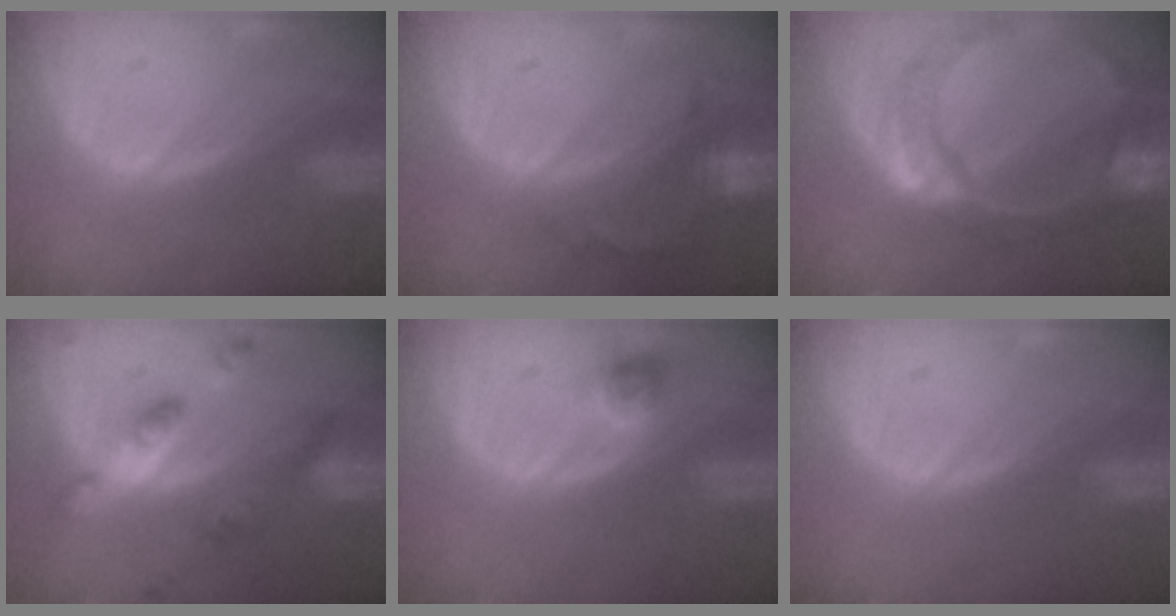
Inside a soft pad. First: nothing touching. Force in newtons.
{"total": 6.5, "press": 6.0, "slide": 2.4}
{"total": 11.0, "press": 9.3, "slide": 5.9}
{"total": 7.2, "press": 7.2, "slide": 0.6}
{"total": 2.3, "press": 2.2, "slide": 0.7}
{"total": 0.0}